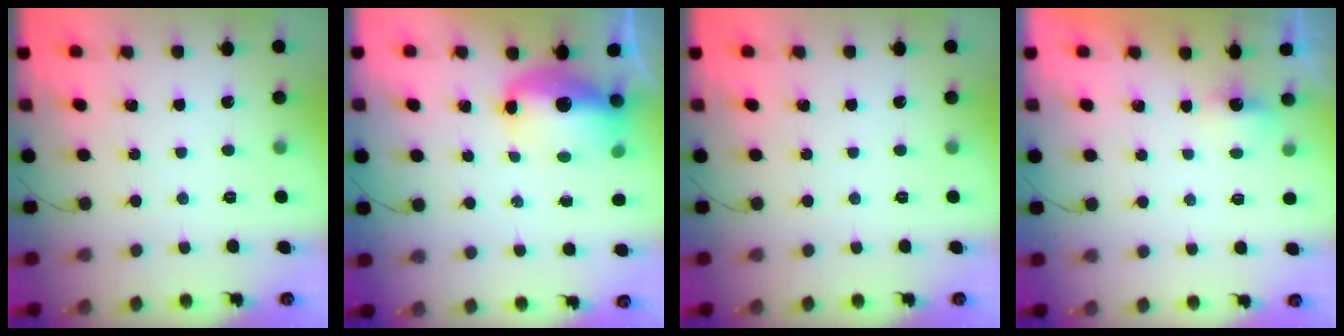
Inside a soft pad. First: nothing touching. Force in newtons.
{"total": 12.8, "press": 12.4, "slide": 3.2}
{"total": 0.0}
{"total": 1.8, "press": 1.6, "slide": 0.8}